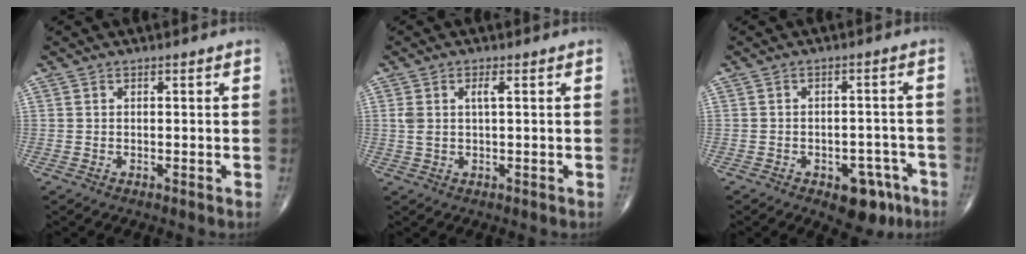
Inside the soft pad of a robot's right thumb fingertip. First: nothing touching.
{"total": 3.1, "force": [0.8, 0.9, 2.9], "torque": [-0.069, 0.008, 0.019]}
{"total": 7.8, "force": [-4.4, 4.4, 4.8], "torque": [-0.032, 0.031, -0.050]}